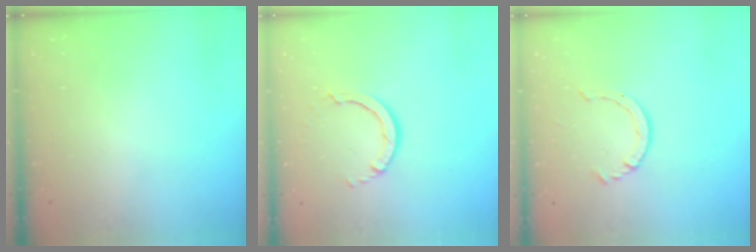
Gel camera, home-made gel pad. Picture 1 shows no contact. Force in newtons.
{"total": 3.0, "press": 3.0, "slide": 0.4}
{"total": 3.0, "press": 2.9, "slide": 0.3}